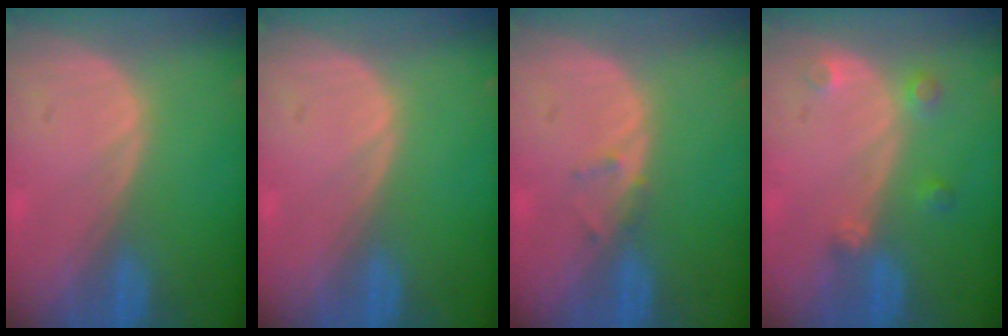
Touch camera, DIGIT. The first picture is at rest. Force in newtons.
{"total": 0.0}
{"total": 1.3, "press": 1.1, "slide": 0.8}
{"total": 2.8, "press": 2.7, "slide": 0.7}